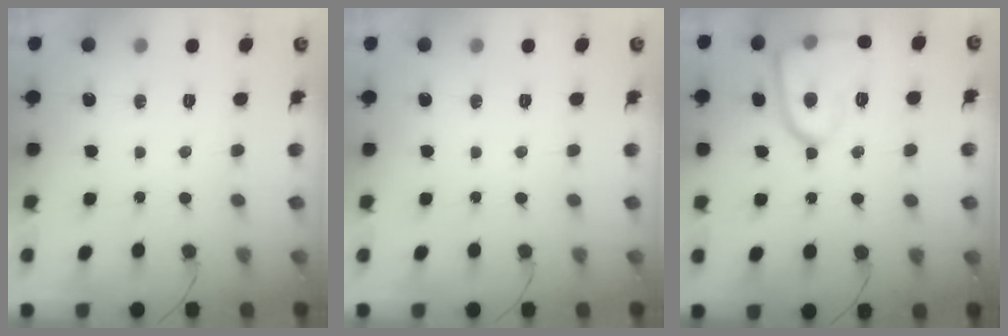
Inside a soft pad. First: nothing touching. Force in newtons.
{"total": 0.0}
{"total": 12.0, "press": 12.0, "slide": 0.6}